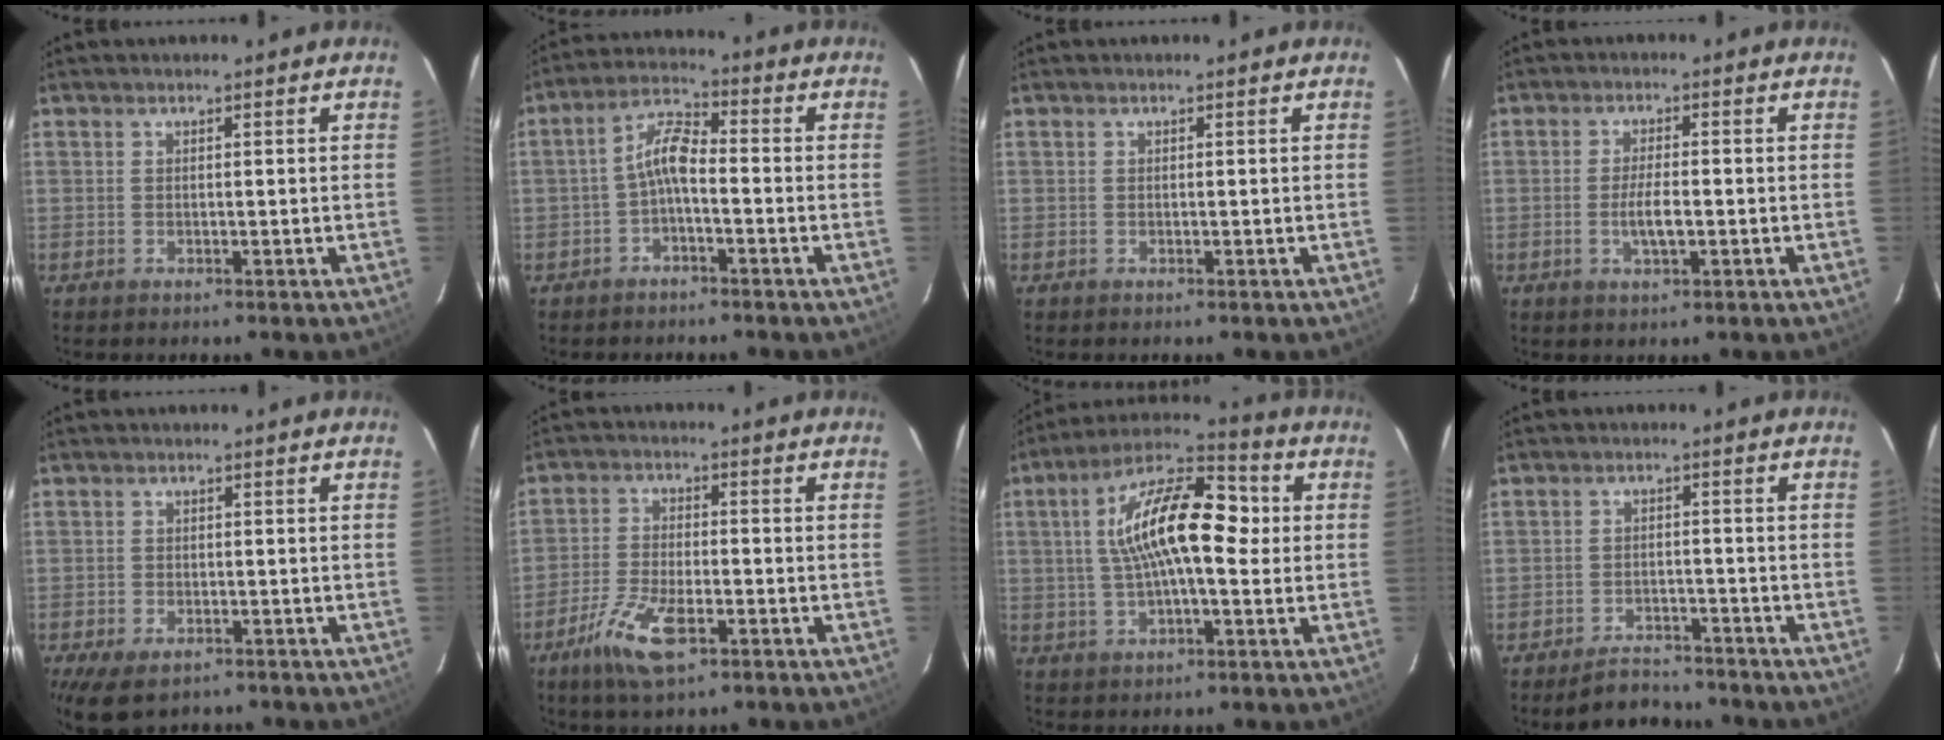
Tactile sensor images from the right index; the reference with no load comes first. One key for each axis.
{"total": 5.2, "fx": -2.0, "fy": 1.8, "fz": 4.4, "tx": -0.098, "ty": 0.019, "tz": -0.039}
{"total": 0.0}
{"total": 4.0, "fx": -1.0, "fy": 1.1, "fz": 3.7, "tx": -0.074, "ty": -0.005, "tz": -0.017}
{"total": 6.5, "fx": -3.8, "fy": 3.8, "fz": 3.7, "tx": -0.081, "ty": -0.022, "tz": -0.063}
{"total": 9.3, "fx": -5.0, "fy": 3.2, "fz": 7.2, "tx": -0.161, "ty": -0.012, "tz": -0.097}
{"total": 16.3, "fx": 1.9, "fy": 6.3, "fz": 14.9, "tx": -0.262, "ty": 0.025, "tz": 0.019}
{"total": 5.9, "fx": -5.2, "fy": 2.5, "fz": 1.1, "tx": -0.030, "ty": 0.011, "tz": -0.071}